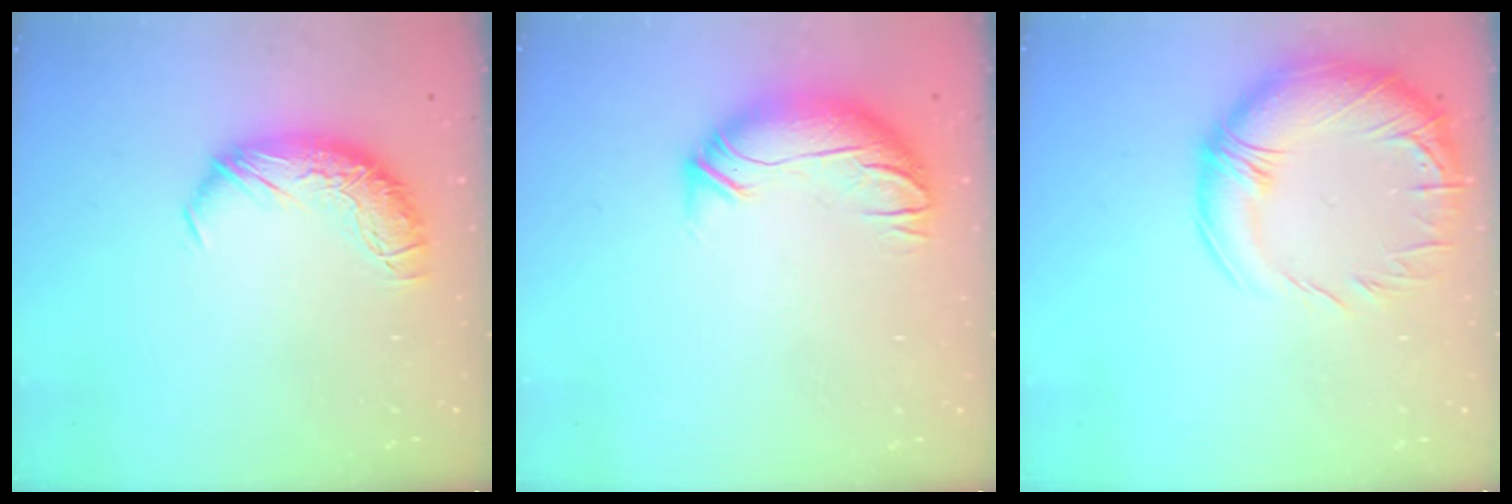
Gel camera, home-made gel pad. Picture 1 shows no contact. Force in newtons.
{"total": 3.3, "press": 1.8, "slide": 2.8}
{"total": 6.0, "press": 4.5, "slide": 4.0}